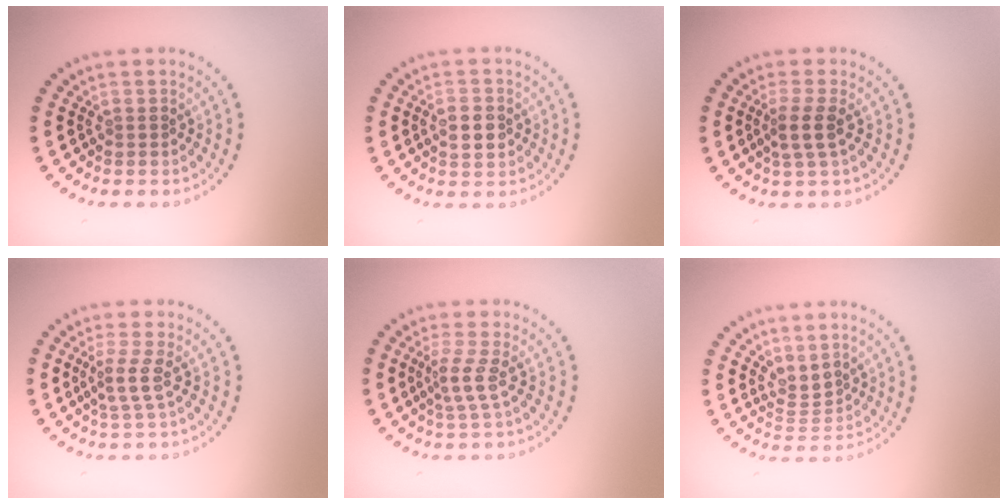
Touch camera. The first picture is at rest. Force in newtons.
{"total": 2.4, "press": 2.4, "slide": 0.1}
{"total": 2.2, "press": 1.9, "slide": 1.2}
{"total": 2.1, "press": 1.6, "slide": 1.4}
{"total": 2.2, "press": 1.5, "slide": 1.6}
{"total": 1.8, "press": 1.4, "slide": 1.1}